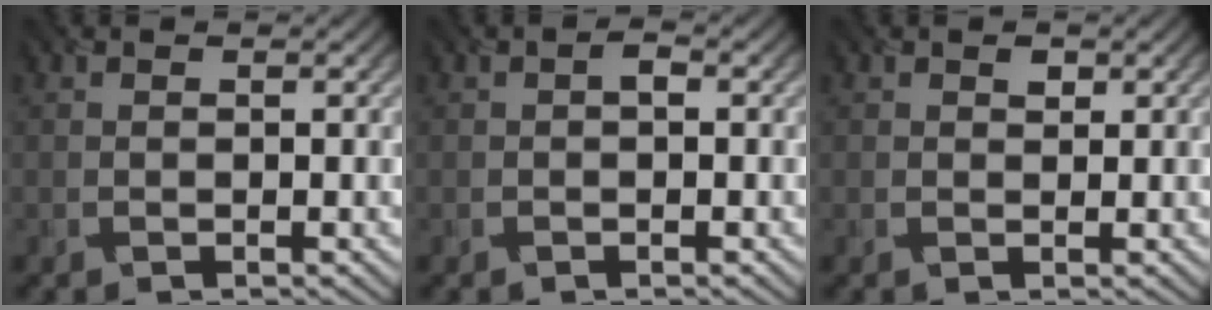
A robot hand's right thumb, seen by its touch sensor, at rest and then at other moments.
{"total": 0.9, "force": [-0.3, 0.6, 0.6], "torque": [-0.011, -0.003, -0.006]}
{"total": 0.6, "force": [0.4, 0.5, -0.2], "torque": [0.002, -0.004, 0.006]}